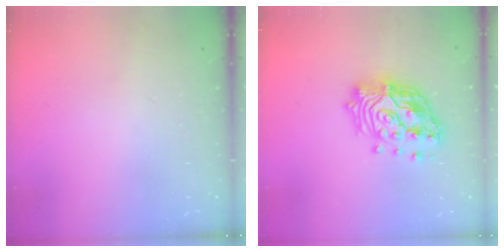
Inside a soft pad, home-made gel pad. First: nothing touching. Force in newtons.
{"total": 19.6, "press": 19.5, "slide": 2.3}